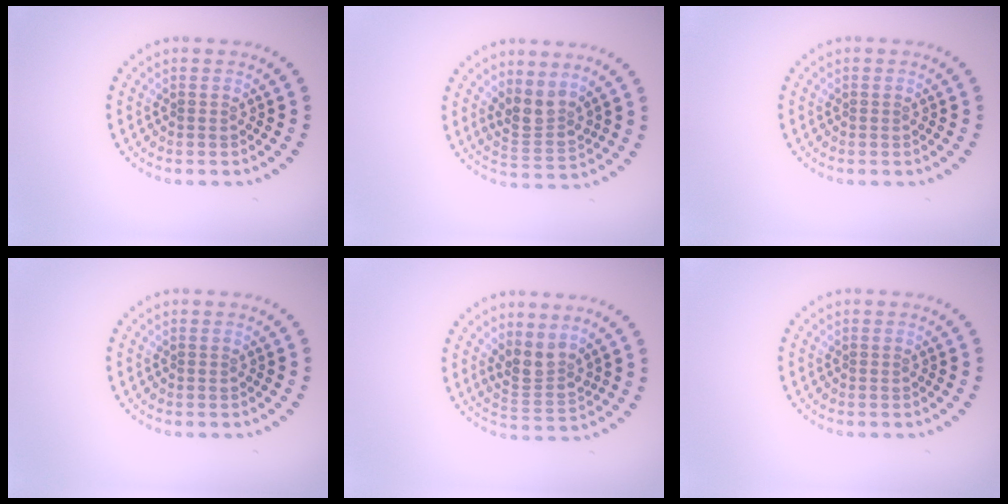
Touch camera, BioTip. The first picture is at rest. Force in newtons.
{"total": 2.6, "press": 2.0, "slide": 1.6}
{"total": 0.0}
{"total": 0.0}
{"total": 2.6, "press": 2.0, "slide": 1.6}
{"total": 0.0}